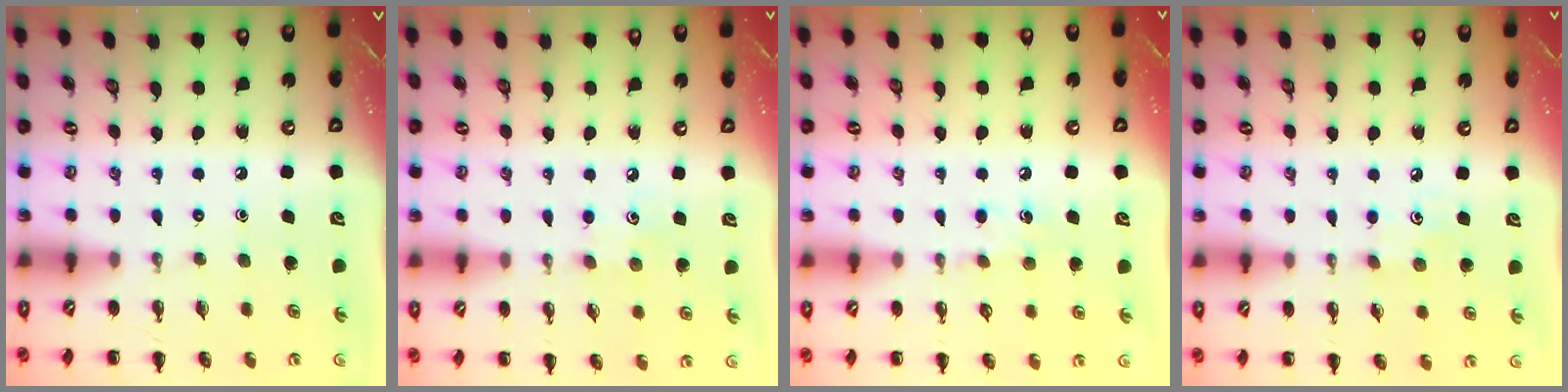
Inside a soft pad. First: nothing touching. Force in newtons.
{"total": 4.3, "press": 4.1, "slide": 1.2}
{"total": 5.5, "press": 5.2, "slide": 1.7}
{"total": 4.1, "press": 3.9, "slide": 1.2}